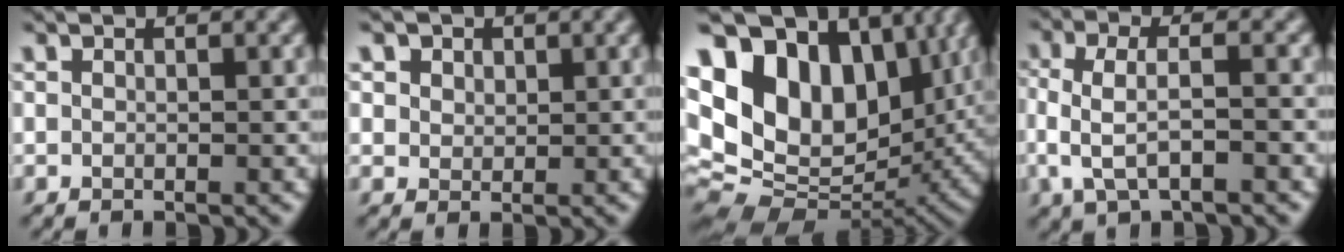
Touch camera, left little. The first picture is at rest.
{"total": 4.1, "force": [2.3, 2.9, 1.8], "torque": [-0.051, 0.003, 0.035]}
{"total": 18.1, "force": [5.8, 11.8, 12.5], "torque": [-0.238, 0.036, 0.110]}
{"total": 3.9, "force": [-0.8, 1.3, 3.6], "torque": [-0.085, -0.001, -0.016]}